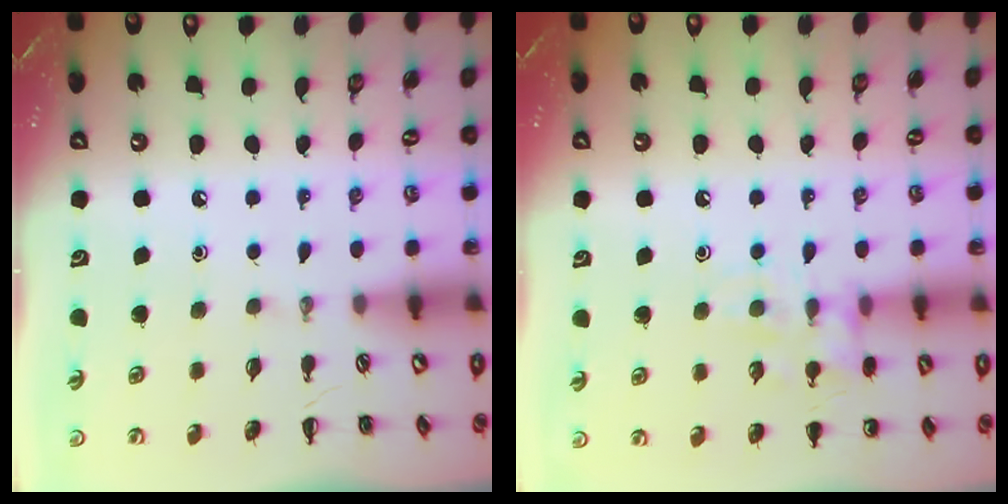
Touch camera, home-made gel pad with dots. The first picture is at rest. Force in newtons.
{"total": 10.5, "press": 10.5, "slide": 0.8}